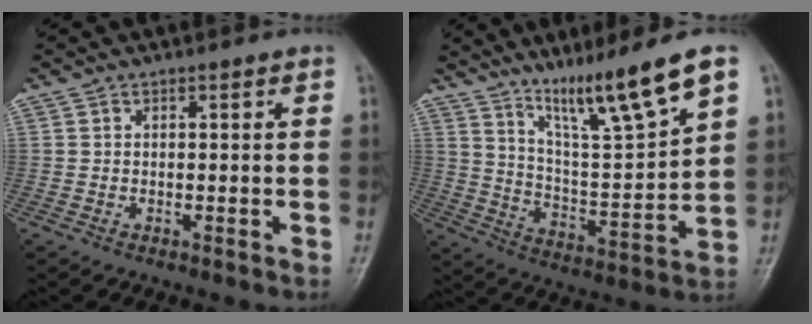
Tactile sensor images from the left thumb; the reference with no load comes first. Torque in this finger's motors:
{"motor_torque": [0.60, 0.22, 1.27, -1.38, 0.12]}